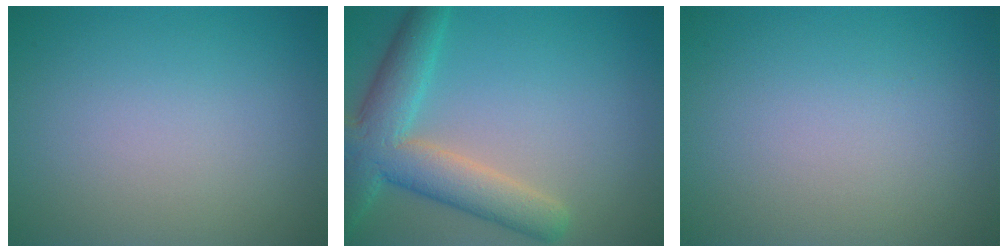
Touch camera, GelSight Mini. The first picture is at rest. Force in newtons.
{"total": 6.6, "press": 6.6, "slide": 0.5}
{"total": 0.0}